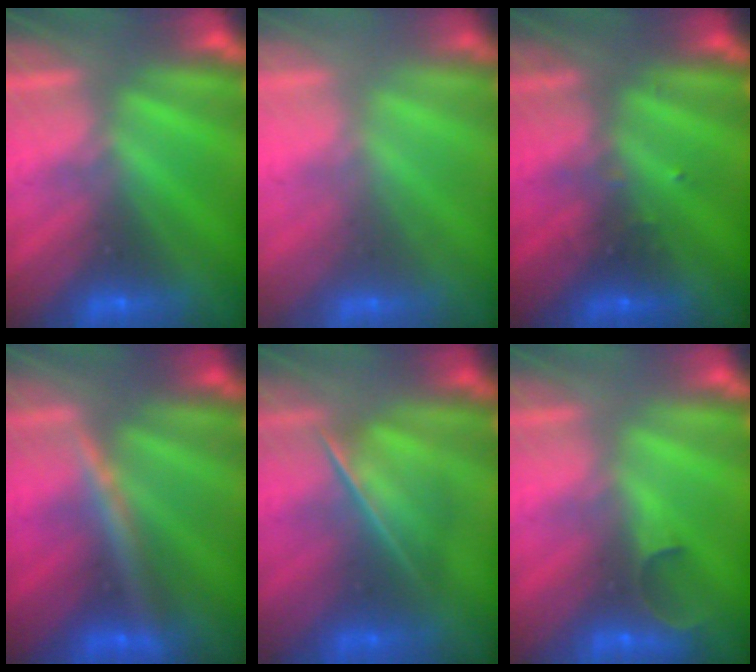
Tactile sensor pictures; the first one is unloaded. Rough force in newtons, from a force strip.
{"total": 2.5}
{"total": 2.4}
{"total": 2.4}
{"total": 2.7}
{"total": 3.0}